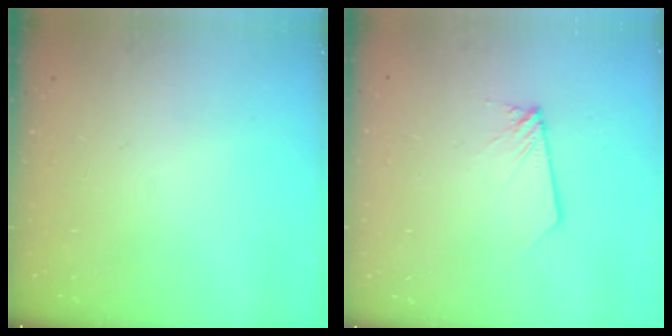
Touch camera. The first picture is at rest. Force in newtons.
{"total": 1.7, "press": 1.7, "slide": 0.2}